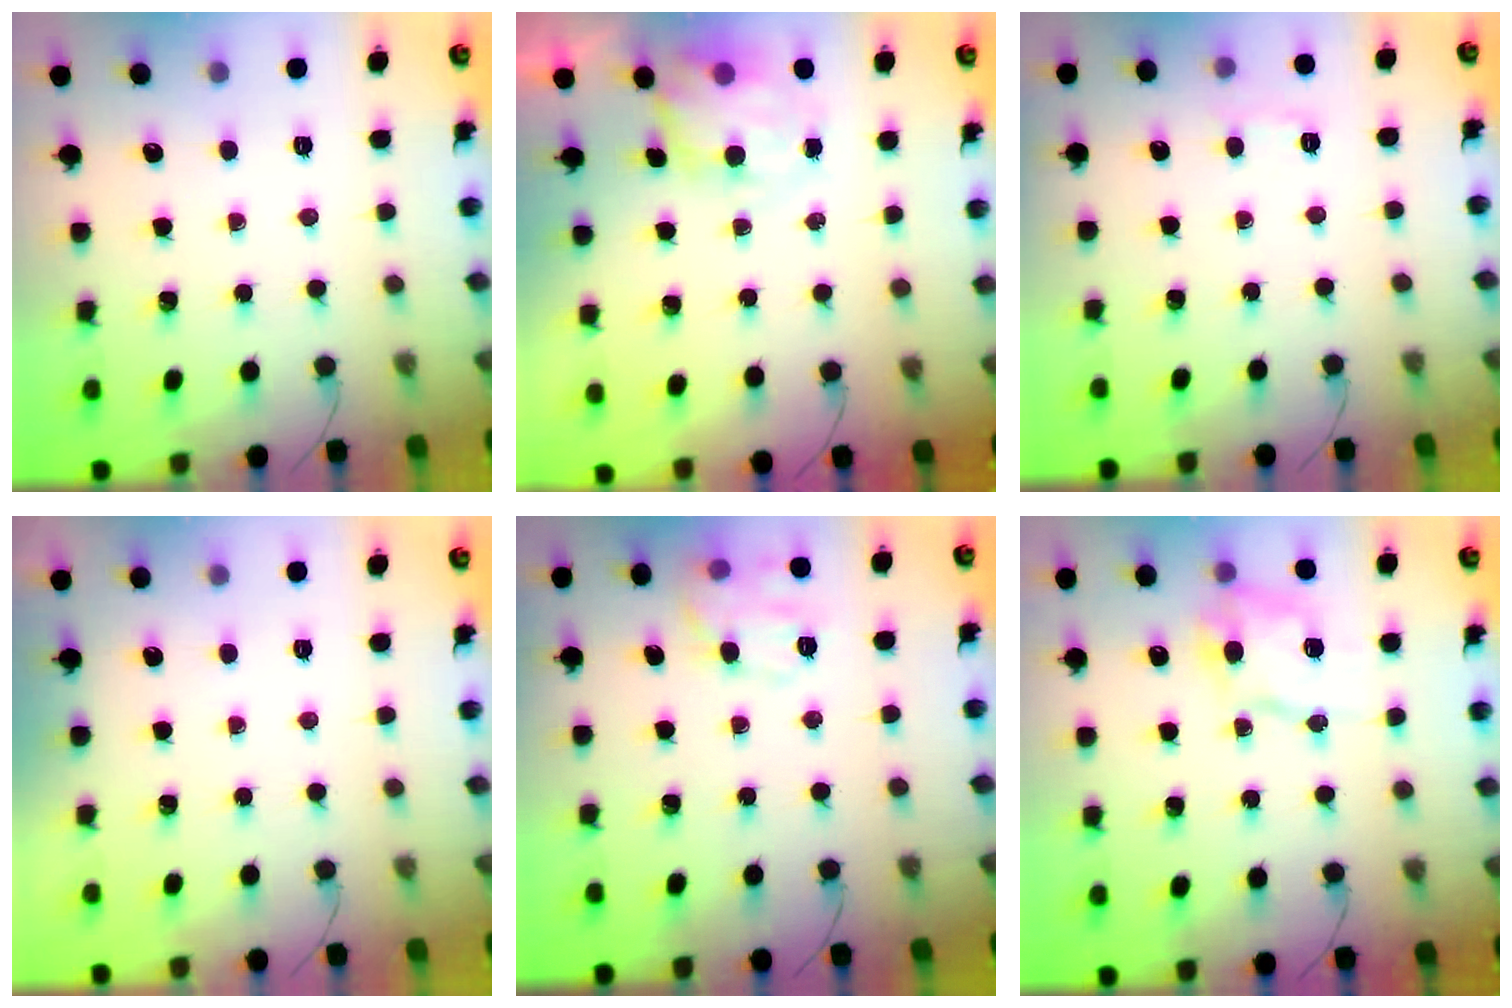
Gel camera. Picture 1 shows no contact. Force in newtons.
{"total": 5.2, "press": 5.0, "slide": 1.3}
{"total": 6.1, "press": 5.9, "slide": 1.6}
{"total": 1.8, "press": 1.7, "slide": 0.3}
{"total": 10.8, "press": 10.8, "slide": 0.5}
{"total": 9.2, "press": 9.2, "slide": 0.6}